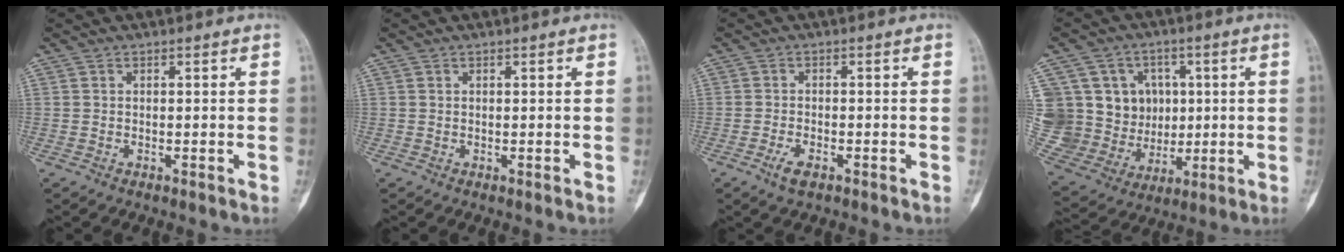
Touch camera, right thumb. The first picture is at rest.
{"total": 0.0}
{"total": 3.2, "force": [-1.9, 1.3, 2.2], "torque": [-0.048, 0.006, -0.035]}
{"total": 18.7, "force": [3.2, 16.2, 8.8], "torque": [-0.133, 0.026, 0.091]}